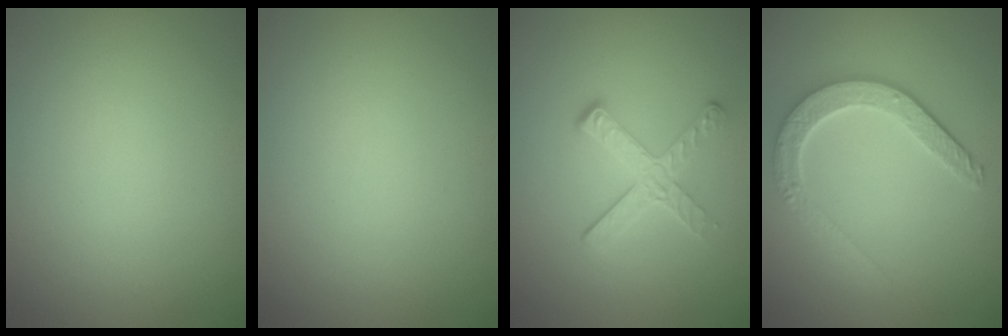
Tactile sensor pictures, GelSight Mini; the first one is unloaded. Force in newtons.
{"total": 0.0}
{"total": 3.0, "press": 2.6, "slide": 1.6}
{"total": 4.5, "press": 3.6, "slide": 2.7}